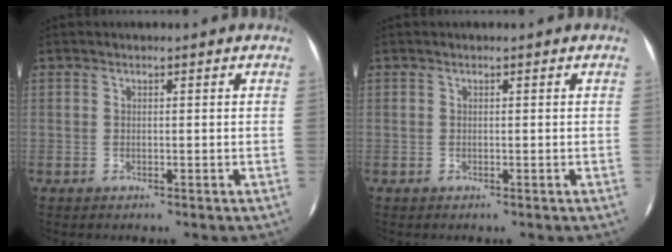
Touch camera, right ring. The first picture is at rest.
{"total": 0.0}